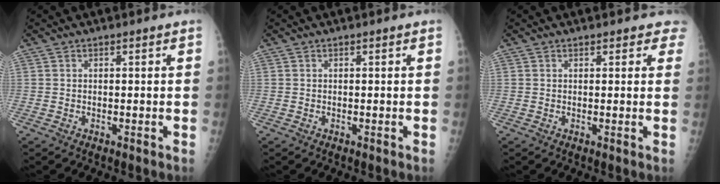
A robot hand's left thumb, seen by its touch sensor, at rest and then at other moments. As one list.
[{"total": 0.0}, {"total": 2.9, "force": [2.4, 1.5, 0.5], "torque": [0.030, -0.008, 0.012]}]